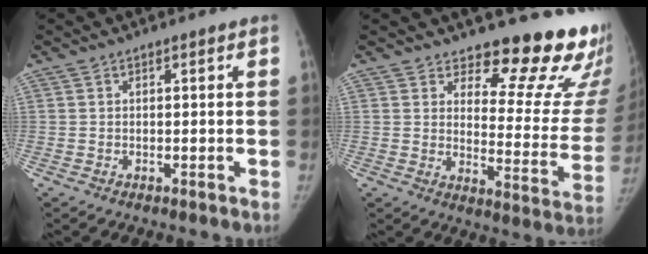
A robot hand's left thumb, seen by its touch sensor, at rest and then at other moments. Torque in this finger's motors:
{"motor_torque": [0.15, -0.04, 0.68, -0.61, 0.04]}